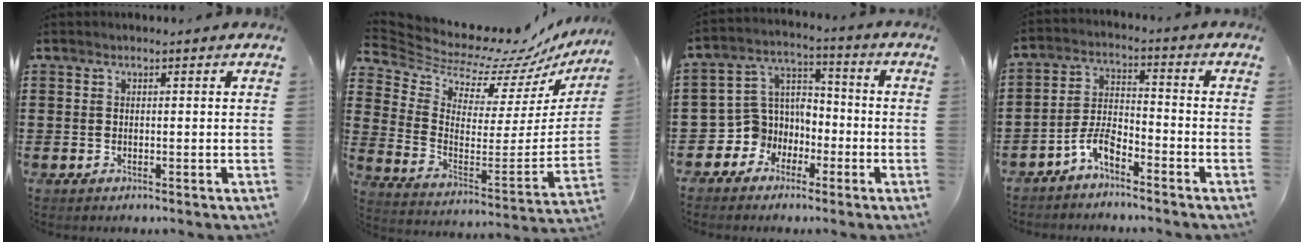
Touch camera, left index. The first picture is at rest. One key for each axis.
{"total": 7.0, "fx": 6.8, "fy": 1.4, "fz": 1.3, "tx": -0.061, "ty": -0.074, "tz": 0.107}
{"total": 6.7, "fx": -2.5, "fy": 6.0, "fz": 1.2, "tx": -0.064, "ty": -0.004, "tz": -0.055}
{"total": 5.4, "fx": -4.2, "fy": 1.6, "fz": 3.0, "tx": -0.073, "ty": 0.005, "tz": -0.086}